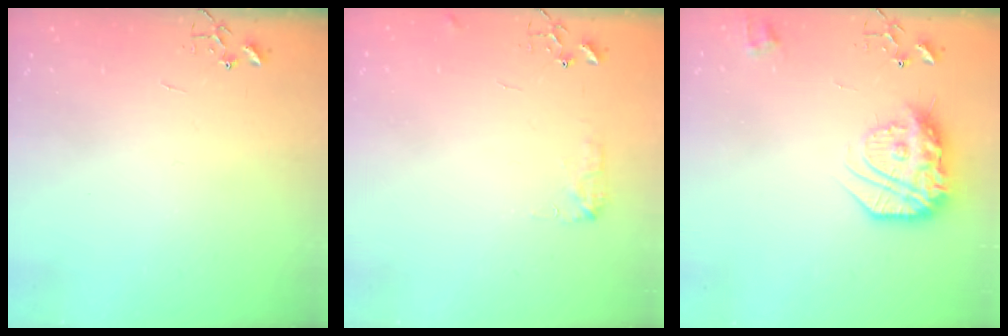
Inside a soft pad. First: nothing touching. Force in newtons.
{"total": 6.9, "press": 6.9, "slide": 0.3}
{"total": 19.9, "press": 19.9, "slide": 1.8}